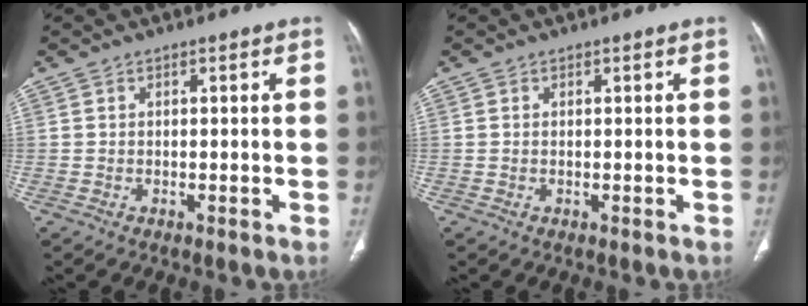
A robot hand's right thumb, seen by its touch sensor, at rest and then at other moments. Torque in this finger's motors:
{"motor_torque": [1.44, 1.24, 0.01, -0.42, -0.02]}